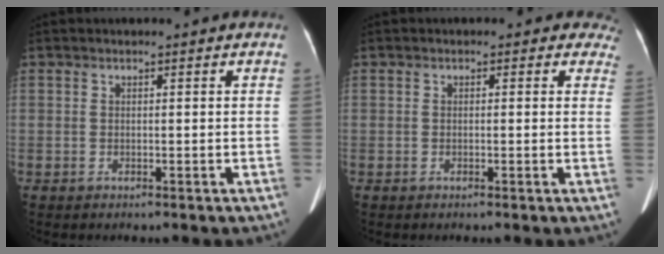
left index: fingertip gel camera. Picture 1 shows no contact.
{"total": 3.1, "force": [2.4, 1.9, 0.3], "torque": [0.024, -0.006, -0.004]}